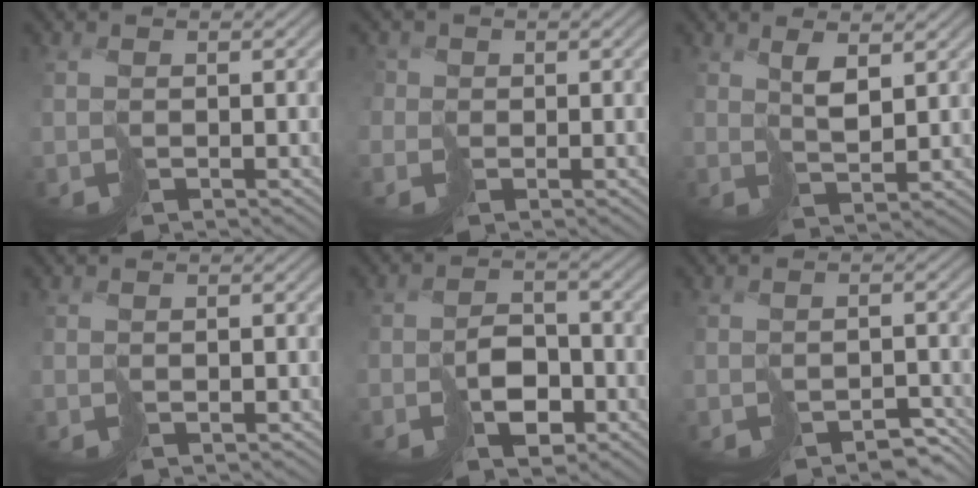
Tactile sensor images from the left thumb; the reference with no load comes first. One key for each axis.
{"total": 1.8, "fx": 0.0, "fy": 1.6, "fz": -0.8, "tx": 0.018, "ty": 0.004, "tz": -0.010}
{"total": 3.0, "fx": 2.8, "fy": -0.1, "fz": 1.2, "tx": -0.023, "ty": 0.006, "tz": 0.058}
{"total": 0.0}
{"total": 3.6, "fx": -1.8, "fy": 2.5, "fz": 1.9, "tx": -0.020, "ty": 0.003, "tz": -0.032}
{"total": 3.7, "fx": -3.2, "fy": 1.5, "fz": 1.1, "tx": -0.005, "ty": -0.005, "tz": -0.040}